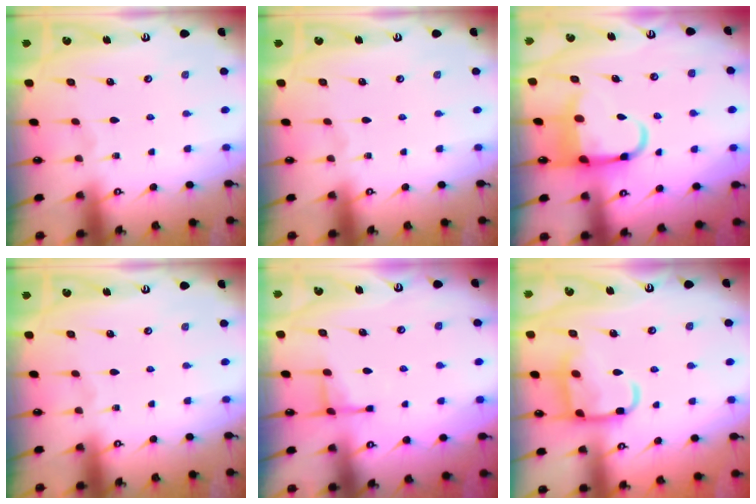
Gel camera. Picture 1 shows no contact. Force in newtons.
{"total": 0.0}
{"total": 7.8, "press": 7.5, "slide": 1.9}
{"total": 0.0}
{"total": 4.3, "press": 4.2, "slide": 0.7}
{"total": 13.8, "press": 13.7, "slide": 1.2}